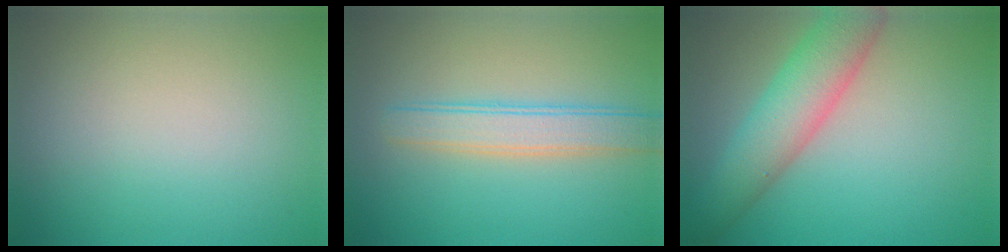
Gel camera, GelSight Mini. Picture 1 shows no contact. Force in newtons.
{"total": 3.6, "press": 3.6, "slide": 0.2}
{"total": 5.9, "press": 5.9, "slide": 0.2}